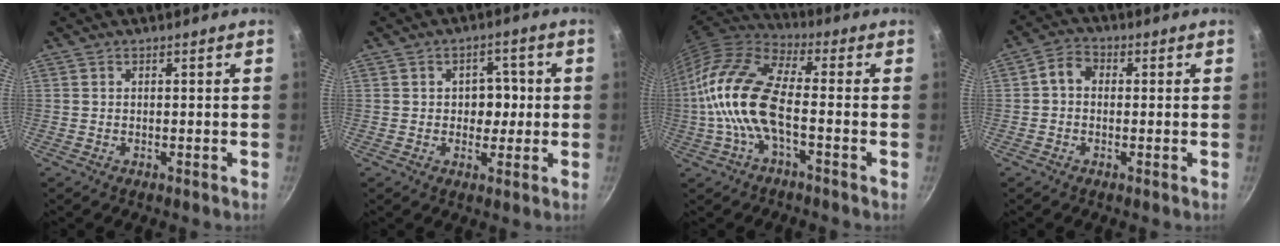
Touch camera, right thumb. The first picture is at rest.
{"total": 5.4, "force": [0.1, 4.3, 3.3], "torque": [-0.003, 0.008, -0.002]}
{"total": 15.3, "force": [-2.5, 6.4, 13.7], "torque": [-0.275, 0.032, -0.069]}
{"total": 4.1, "force": [0.2, 3.2, 2.6], "torque": [-0.044, 0.014, -0.009]}